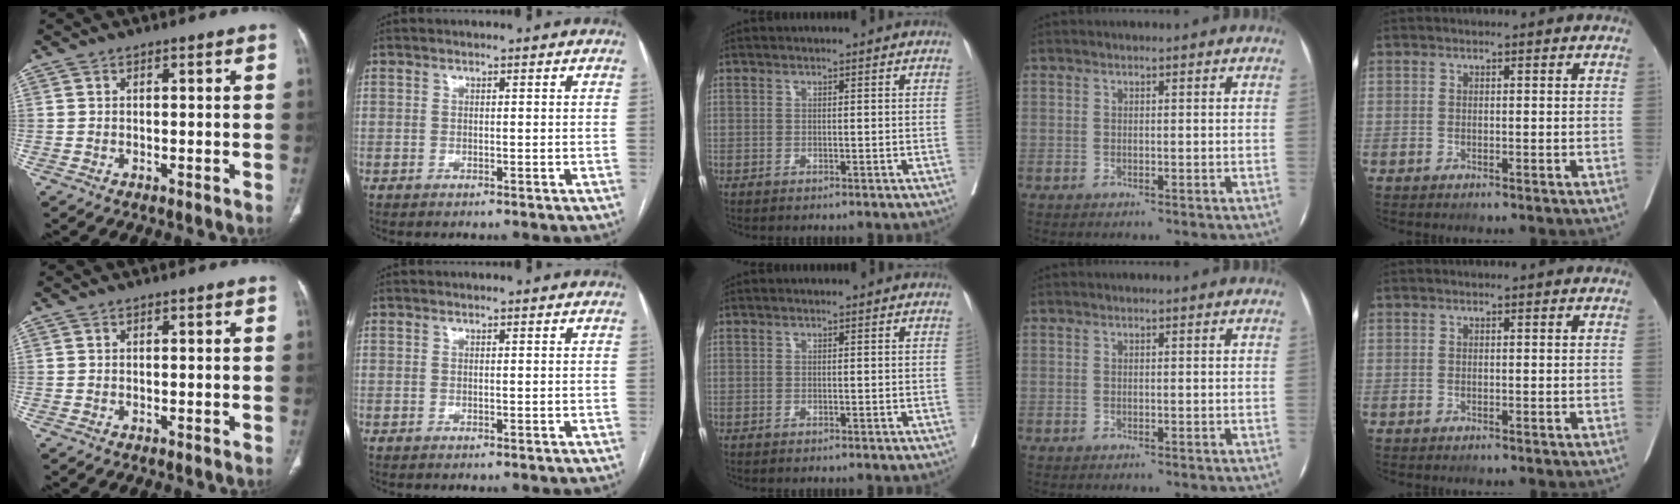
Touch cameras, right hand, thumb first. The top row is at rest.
{}